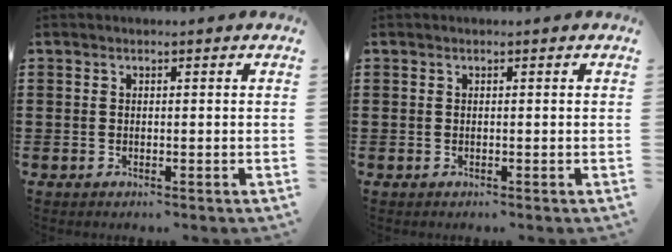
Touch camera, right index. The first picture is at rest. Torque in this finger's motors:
{"motor_torque": [0.00, 0.00, 0.00, 0.00]}